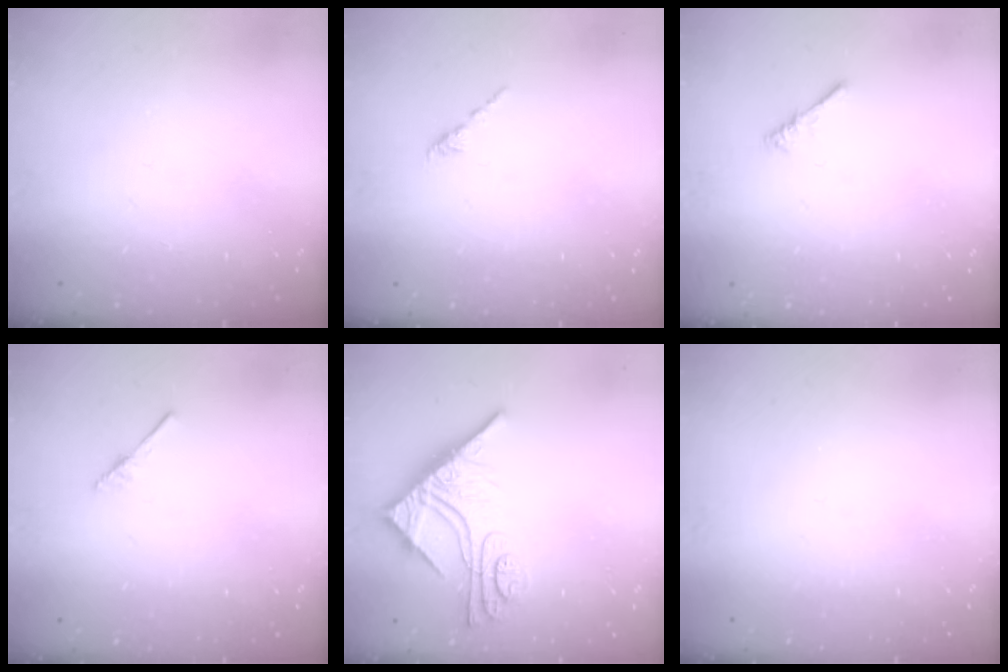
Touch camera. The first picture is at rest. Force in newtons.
{"total": 1.6, "press": 1.5, "slide": 0.6}
{"total": 0.0}
{"total": 2.5, "press": 2.4, "slide": 0.3}
{"total": 11.6, "press": 11.5, "slide": 1.0}
{"total": 1.3, "press": 1.3, "slide": 0.2}